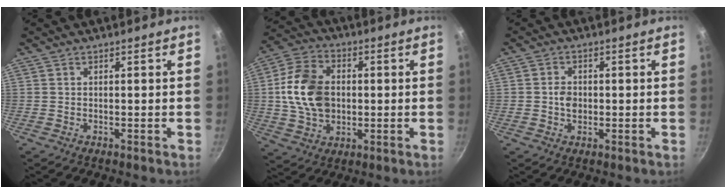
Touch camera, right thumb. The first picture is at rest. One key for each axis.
{"total": 14.3, "fx": 0.8, "fy": 10.3, "fz": 9.9, "tx": -0.167, "ty": 0.011, "tz": 0.010}
{"total": 3.0, "fx": -0.1, "fy": 2.4, "fz": 1.9, "tx": -0.025, "ty": 0.005, "tz": -0.005}